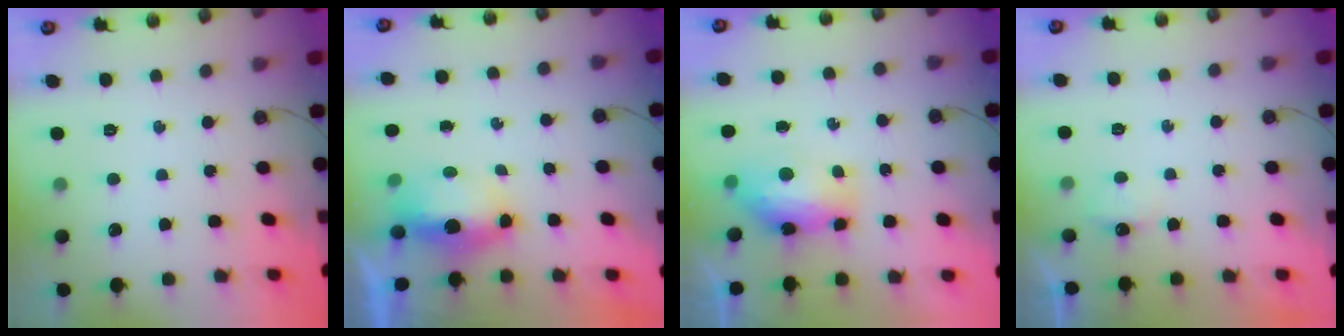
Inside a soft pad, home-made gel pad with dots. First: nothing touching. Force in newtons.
{"total": 6.6, "press": 6.5, "slide": 1.1}
{"total": 8.8, "press": 8.8, "slide": 1.0}
{"total": 3.9, "press": 3.9, "slide": 0.6}